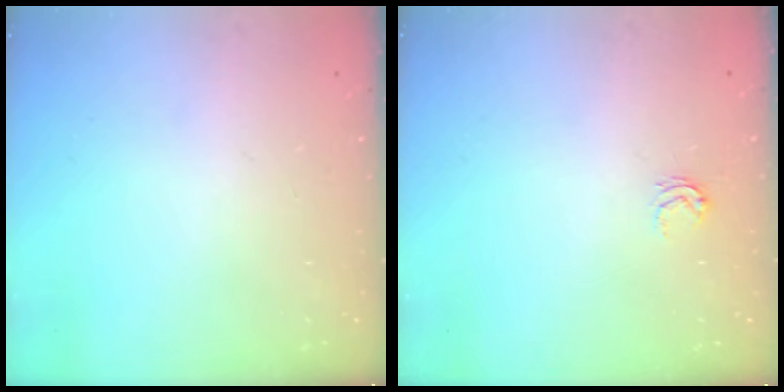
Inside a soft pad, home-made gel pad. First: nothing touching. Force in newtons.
{"total": 3.1, "press": 3.1, "slide": 0.4}